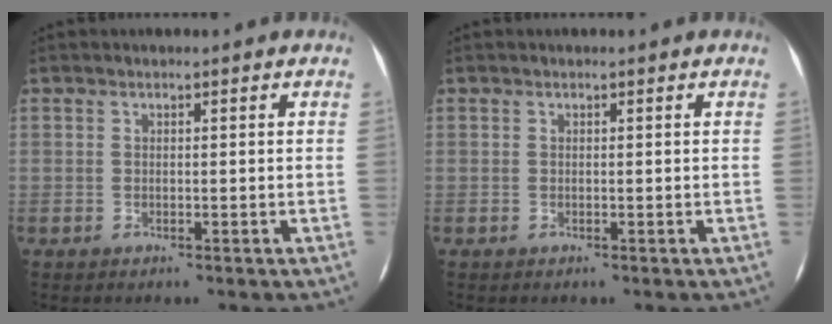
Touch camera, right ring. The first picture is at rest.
{"total": 0.0}